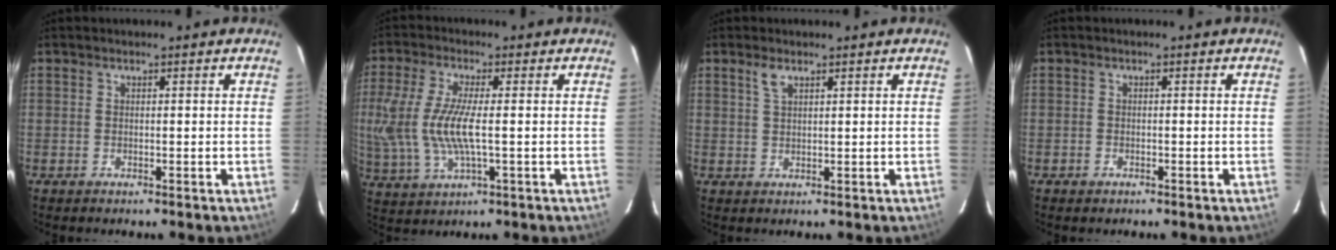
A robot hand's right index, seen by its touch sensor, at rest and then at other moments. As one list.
[{"total": 11.9, "force": [-0.3, 3.4, 11.4], "torque": [-0.236, -0.009, 0.001]}, {"total": 2.2, "force": [1.5, 0.9, 1.4], "torque": [-0.029, 0.004, 0.030]}, {"total": 0.9, "force": [-0.6, 0.7, 0.2], "torque": [-0.003, 0.003, -0.008]}]